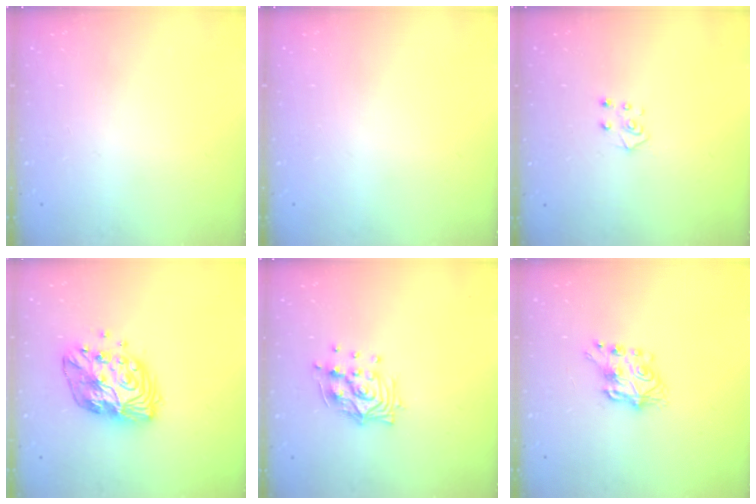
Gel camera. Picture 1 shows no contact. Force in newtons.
{"total": 0.0}
{"total": 4.8, "press": 4.8, "slide": 0.4}
{"total": 13.5, "press": 13.5, "slide": 1.0}
{"total": 11.7, "press": 11.7, "slide": 0.6}
{"total": 6.9, "press": 6.9, "slide": 0.3}